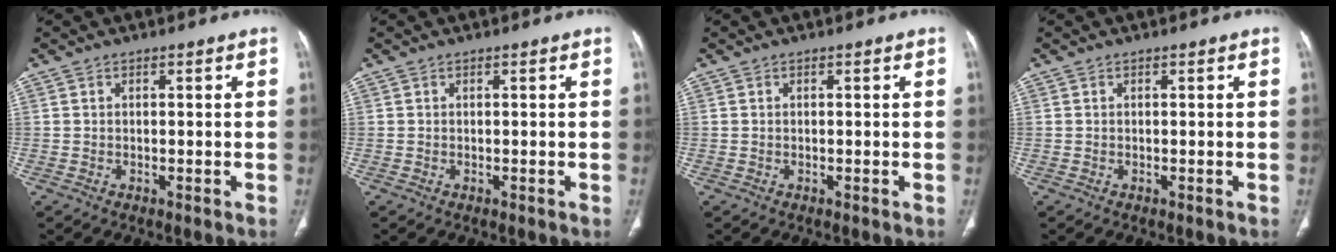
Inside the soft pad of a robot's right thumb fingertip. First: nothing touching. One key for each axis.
{"total": 0.0}
{"total": 0.0}
{"total": 0.0}